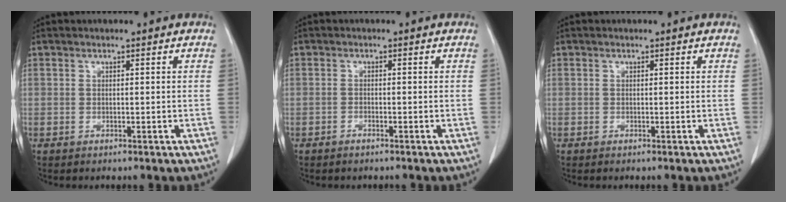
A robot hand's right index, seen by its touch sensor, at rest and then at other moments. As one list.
[{"total": 0.9, "force": [-0.8, 0.3, 0.3], "torque": [-0.009, 0.000, -0.012]}, {"total": 0.0}]